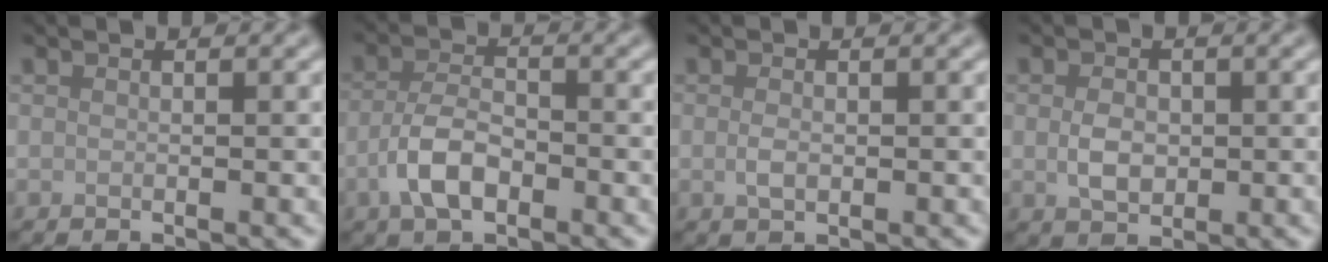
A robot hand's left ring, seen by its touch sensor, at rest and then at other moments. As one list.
[{"total": 4.1, "force": [-1.9, 2.0, 3.0], "torque": [-0.059, 0.004, -0.044]}, {"total": 1.2, "force": [-0.1, 0.6, 1.0], "torque": [-0.023, -0.002, -0.002]}, {"total": 2.5, "force": [-0.1, 1.7, 1.7], "torque": [-0.035, -0.001, -0.001]}]